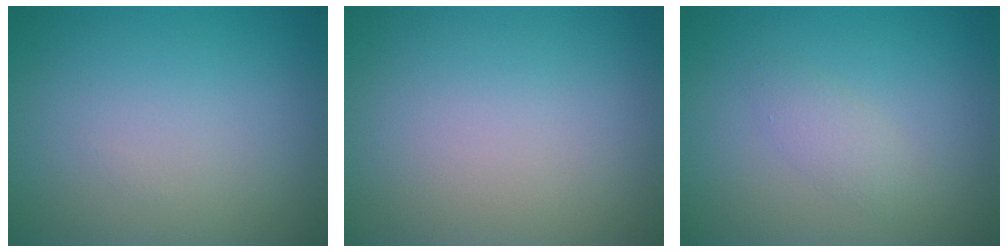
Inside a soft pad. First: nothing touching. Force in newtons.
{"total": 0.0}
{"total": 1.4, "press": 1.4, "slide": 0.1}